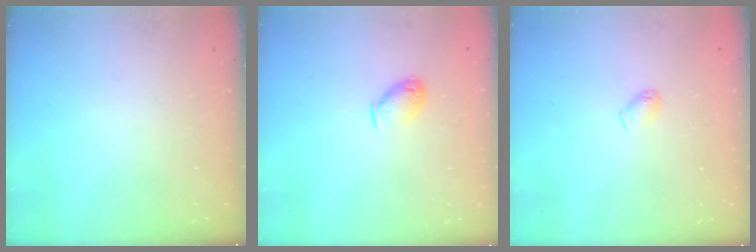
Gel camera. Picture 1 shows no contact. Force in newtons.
{"total": 5.9, "press": 5.8, "slide": 0.4}
{"total": 3.9, "press": 3.8, "slide": 0.6}